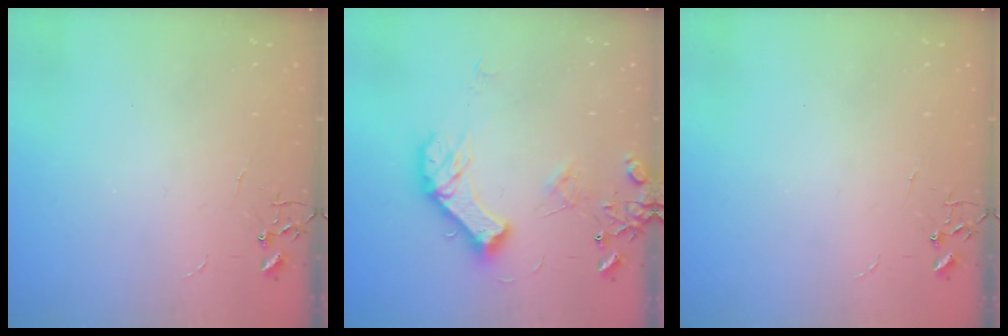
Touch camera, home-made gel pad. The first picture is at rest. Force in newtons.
{"total": 14.3, "press": 14.2, "slide": 2.0}
{"total": 0.0}